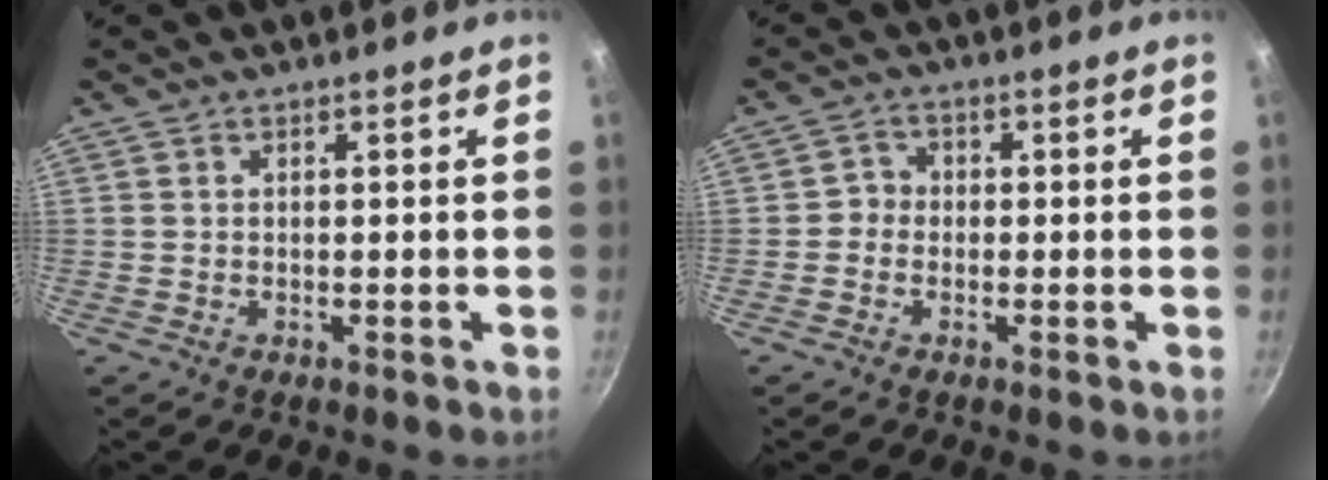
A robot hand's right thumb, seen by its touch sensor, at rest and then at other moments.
{"total": 2.5, "force": [-0.7, 2.3, 0.7], "torque": [0.006, 0.011, -0.021]}